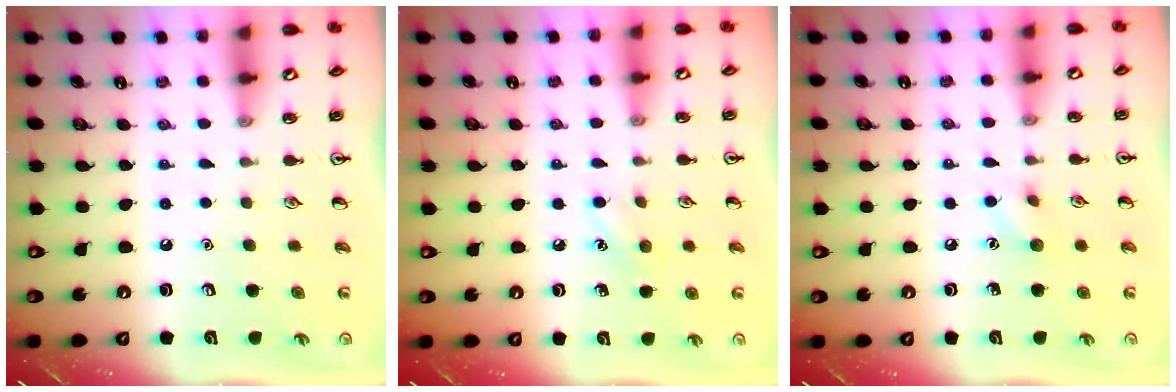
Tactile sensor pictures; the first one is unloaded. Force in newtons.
{"total": 6.4, "press": 6.2, "slide": 1.5}
{"total": 6.3, "press": 6.1, "slide": 1.8}